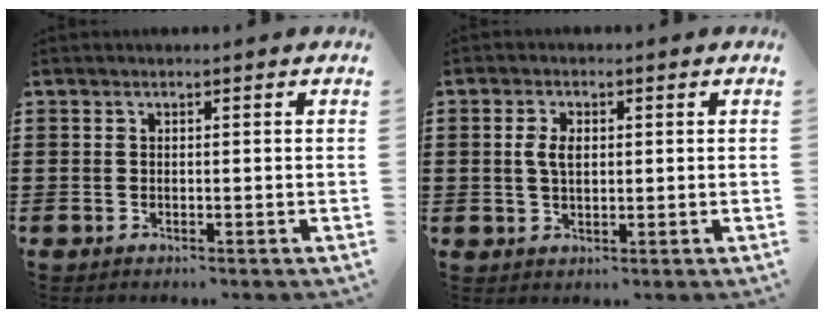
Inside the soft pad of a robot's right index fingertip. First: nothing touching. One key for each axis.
{"total": 3.4, "fx": 0.5, "fy": 1.9, "fz": 2.8, "tx": -0.058, "ty": 0.010, "tz": 0.006}